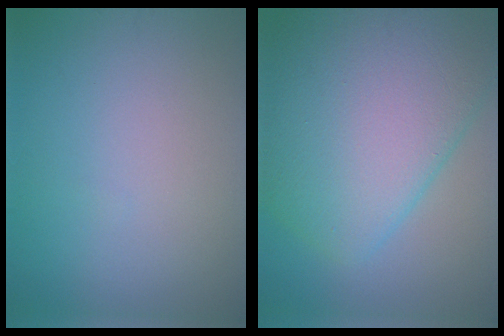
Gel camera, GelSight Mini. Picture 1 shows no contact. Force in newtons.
{"total": 11.3, "press": 11.3, "slide": 0.3}